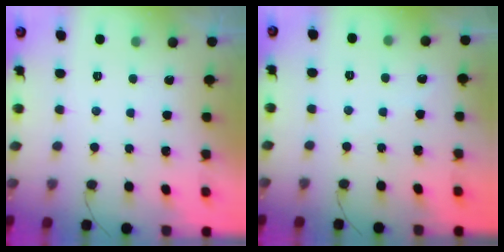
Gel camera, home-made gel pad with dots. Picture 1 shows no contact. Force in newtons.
{"total": 3.6, "press": 3.6, "slide": 0.4}